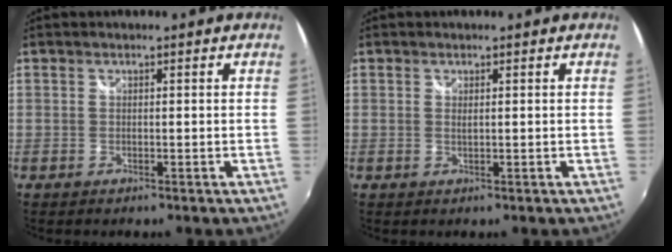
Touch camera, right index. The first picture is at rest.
{"total": 0.6, "force": [0.2, 0.1, 0.5], "torque": [-0.010, 0.000, 0.004]}